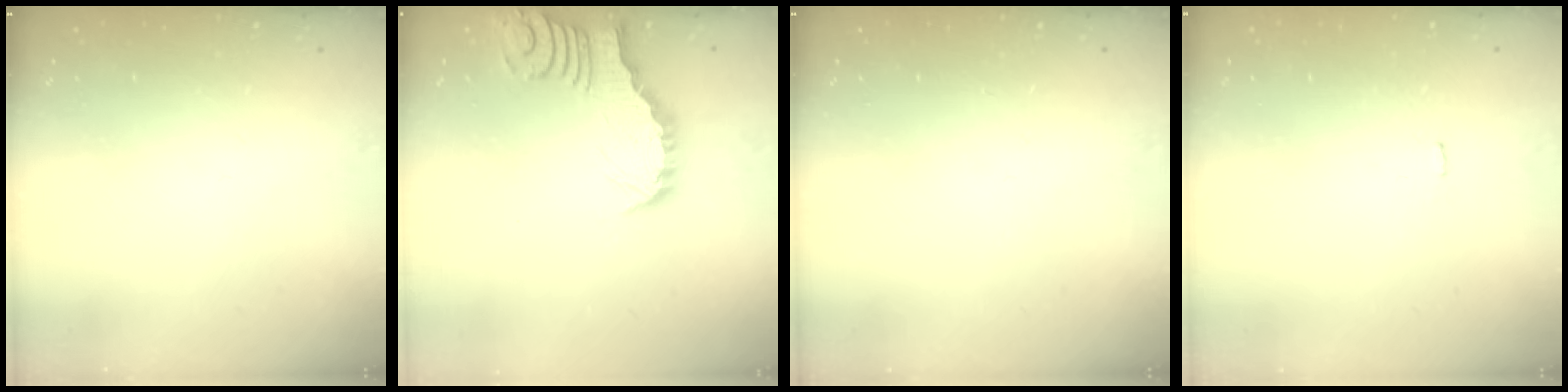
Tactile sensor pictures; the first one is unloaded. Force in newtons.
{"total": 2.6, "press": 2.6, "slide": 0.2}
{"total": 0.0}
{"total": 2.5, "press": 2.5, "slide": 0.4}